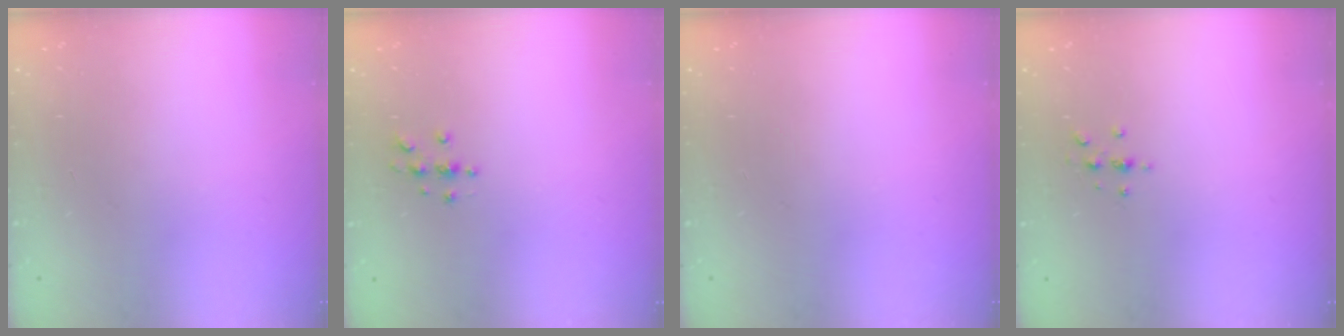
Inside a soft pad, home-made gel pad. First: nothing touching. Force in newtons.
{"total": 3.7, "press": 3.7, "slide": 0.4}
{"total": 0.0}
{"total": 2.8, "press": 2.7, "slide": 0.3}